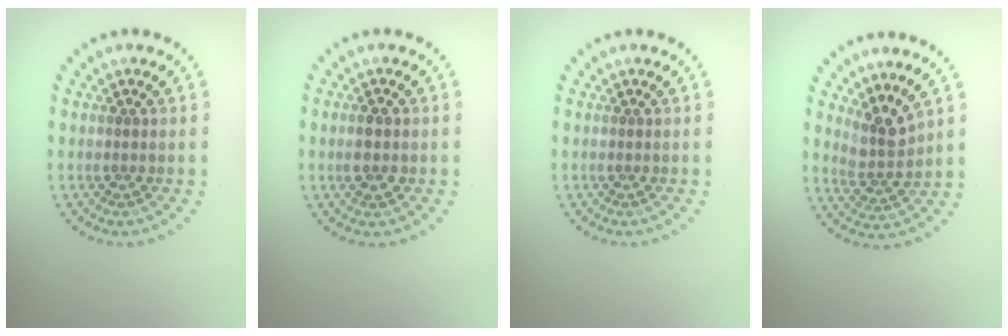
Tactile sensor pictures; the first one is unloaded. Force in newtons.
{"total": 2.3, "press": 2.3, "slide": 0.2}
{"total": 0.0}
{"total": 3.1, "press": 2.2, "slide": 2.1}